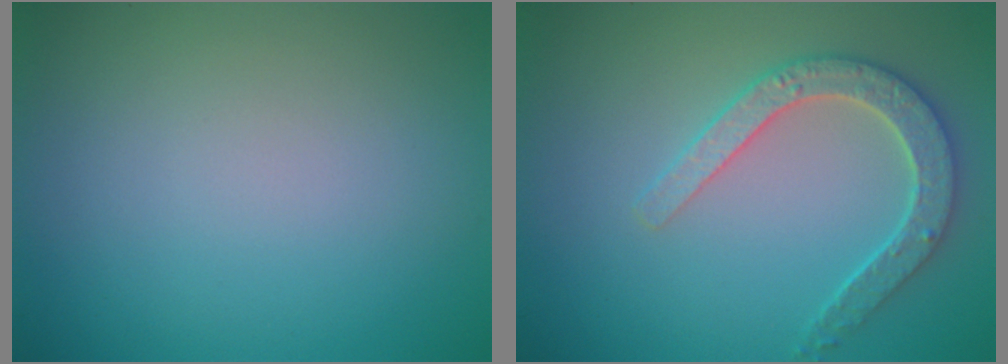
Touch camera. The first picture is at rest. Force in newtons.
{"total": 3.6, "press": 3.4, "slide": 1.4}